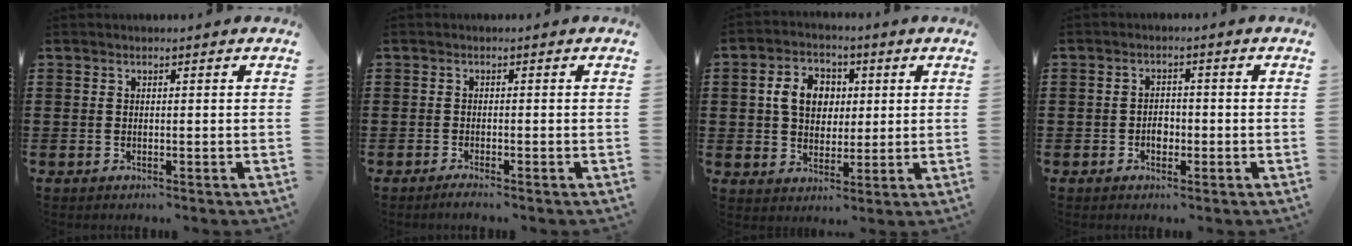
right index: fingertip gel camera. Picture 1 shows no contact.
{"total": 1.2, "force": [-1.1, -0.2, 0.4], "torque": [-0.007, -0.005, -0.020]}
{"total": 6.8, "force": [1.3, 5.5, 3.9], "torque": [-0.088, 0.018, 0.019]}
{"total": 2.1, "force": [-0.8, 1.4, 1.3], "torque": [-0.027, 0.001, -0.015]}